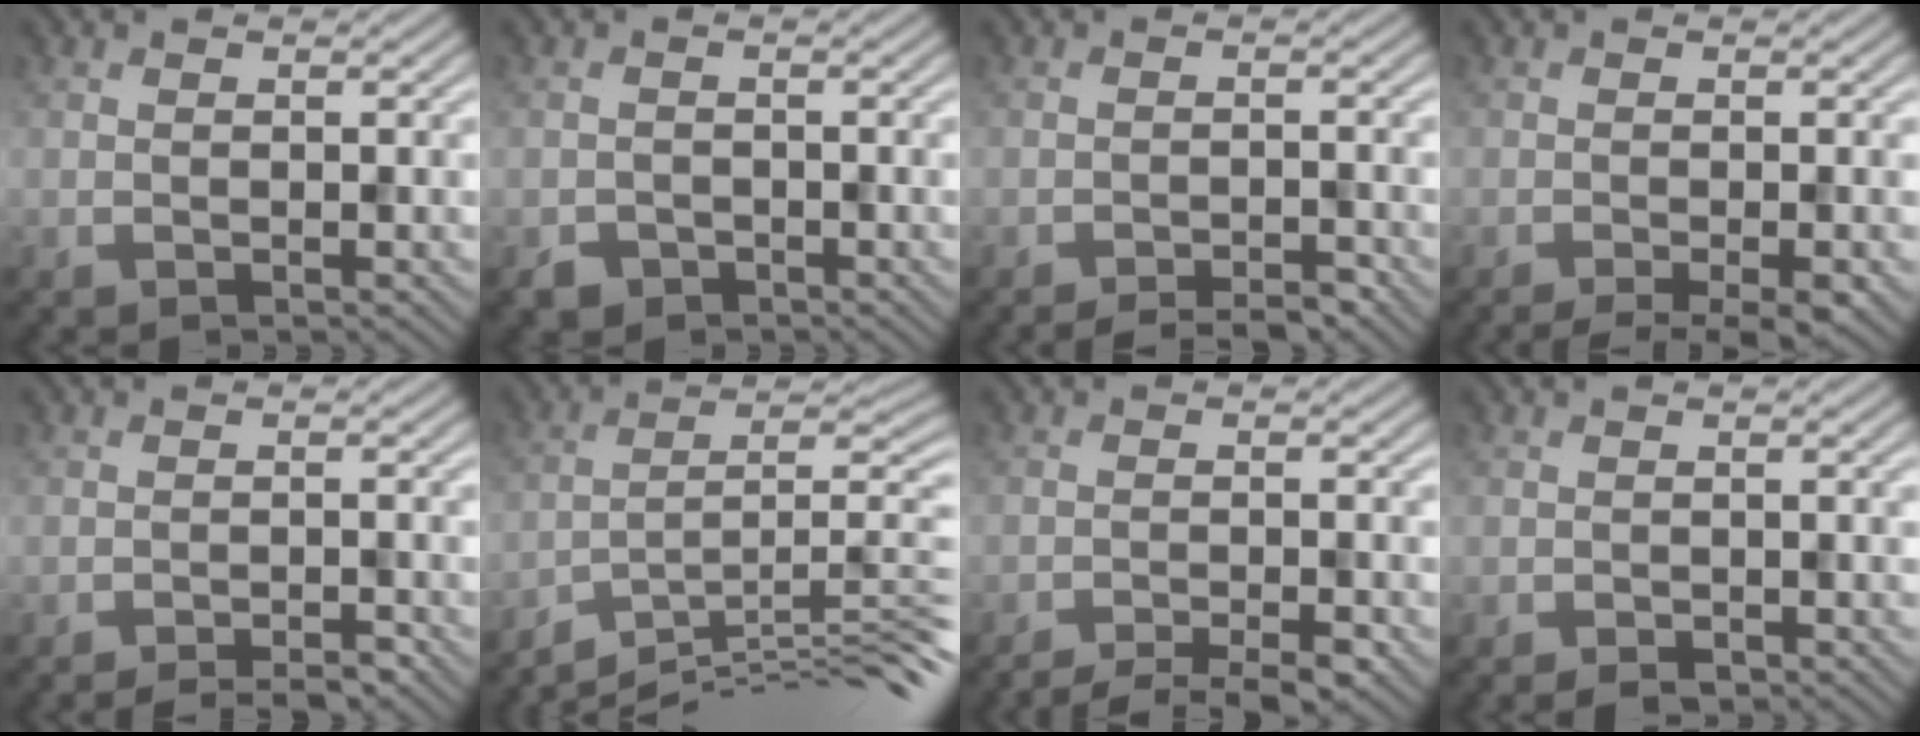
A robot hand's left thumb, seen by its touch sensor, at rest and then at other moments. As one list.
[{"total": 1.8, "force": [-1.3, 1.2, 0.4], "torque": [-0.005, -0.005, -0.029]}, {"total": 3.5, "force": [-3.1, 0.4, 1.6], "torque": [-0.024, 0.005, -0.048]}, {"total": 4.0, "force": [-2.6, 0.6, 3.0], "torque": [-0.039, 0.000, -0.038]}, {"total": 2.8, "force": [-2.4, 0.3, 1.5], "torque": [-0.018, 0.005, -0.036]}, {"total": 12.5, "force": [-9.5, 2.0, 7.9], "torque": [-0.123, 0.001, -0.156]}, {"total": 5.5, "force": [-4.7, 0.9, 2.8], "torque": [-0.043, -0.001, -0.070]}, {"total": 1.1, "force": [-0.9, 0.4, 0.5], "torque": [-0.007, -0.003, -0.016]}]